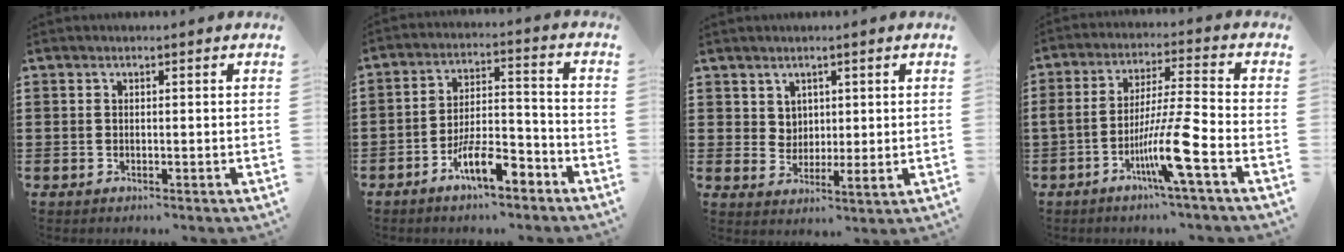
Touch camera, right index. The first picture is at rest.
{"total": 8.7, "force": [-5.7, 2.6, 6.1], "torque": [-0.113, 0.009, -0.103]}
{"total": 2.9, "force": [2.0, 1.9, 0.8], "torque": [-0.018, 0.004, 0.037]}
{"total": 10.8, "force": [-5.0, 0.2, 9.6], "torque": [-0.185, -0.007, -0.097]}